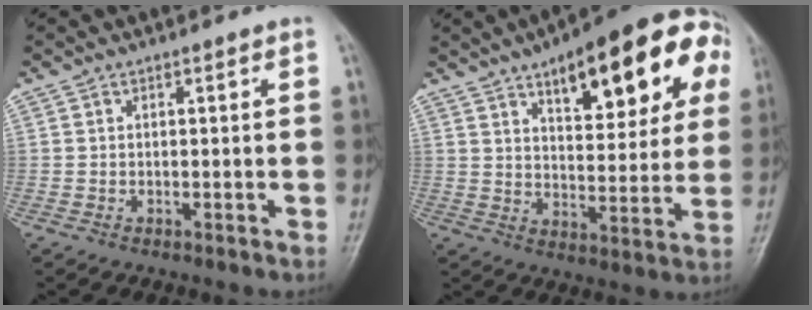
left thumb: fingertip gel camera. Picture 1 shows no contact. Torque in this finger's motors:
{"motor_torque": [1.99, 2.01, 1.49, -1.28, 0.16]}